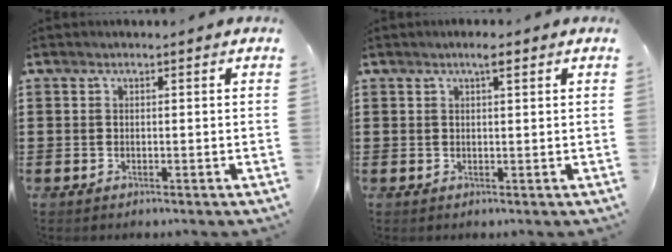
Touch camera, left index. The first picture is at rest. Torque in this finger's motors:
{"motor_torque": [0.36, -0.34, 0.17, 0.04]}